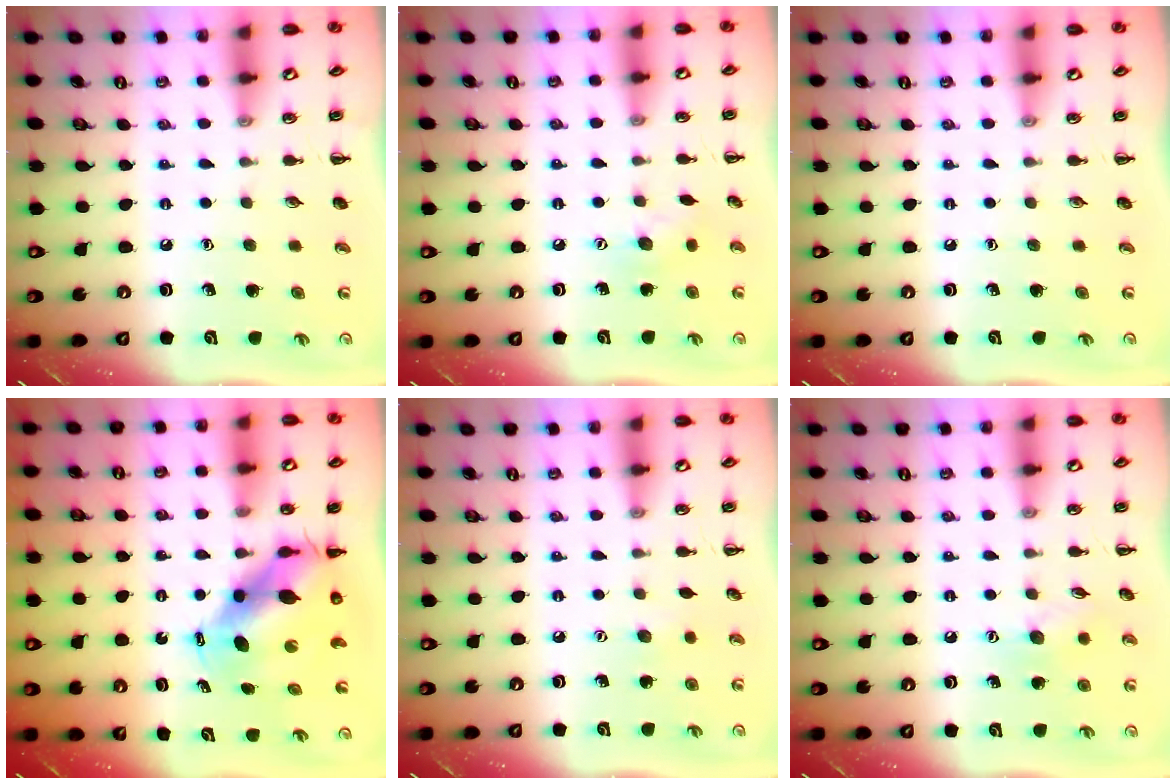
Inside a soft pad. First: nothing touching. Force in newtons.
{"total": 5.6, "press": 5.5, "slide": 1.0}
{"total": 0.0}
{"total": 9.2, "press": 9.0, "slide": 2.2}
{"total": 2.5, "press": 2.4, "slide": 0.6}
{"total": 7.2, "press": 7.1, "slide": 1.0}